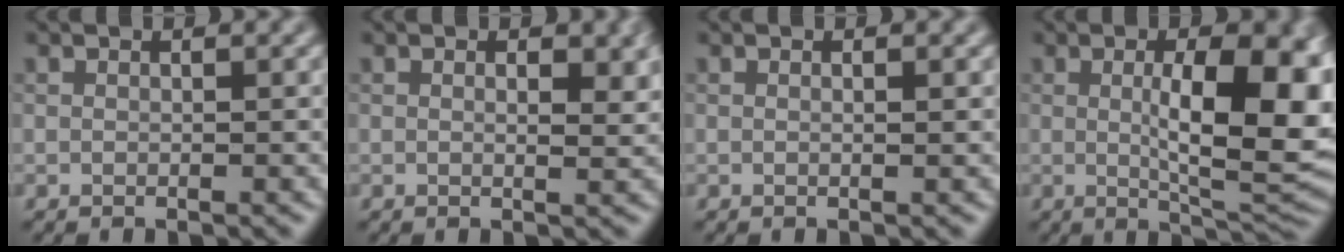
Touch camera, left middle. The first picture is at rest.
{"total": 2.1, "force": [0.7, 0.8, 1.9], "torque": [-0.023, -0.003, 0.011]}
{"total": 0.6, "force": [0.1, 0.1, 0.5], "torque": [-0.009, 0.000, -0.001]}
{"total": 11.0, "force": [0.7, 3.4, 10.4], "torque": [-0.145, -0.006, 0.017]}